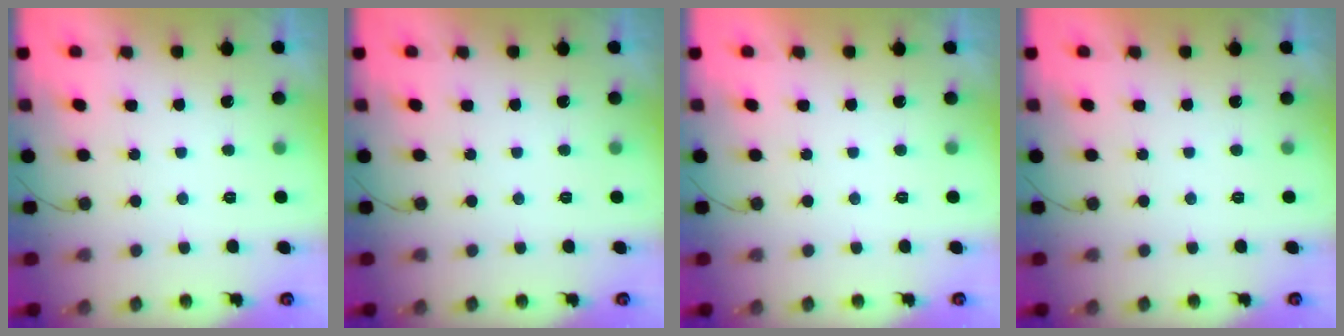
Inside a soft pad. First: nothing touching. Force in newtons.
{"total": 0.0}
{"total": 1.7, "press": 1.7, "slide": 0.1}
{"total": 1.8, "press": 1.8, "slide": 0.1}